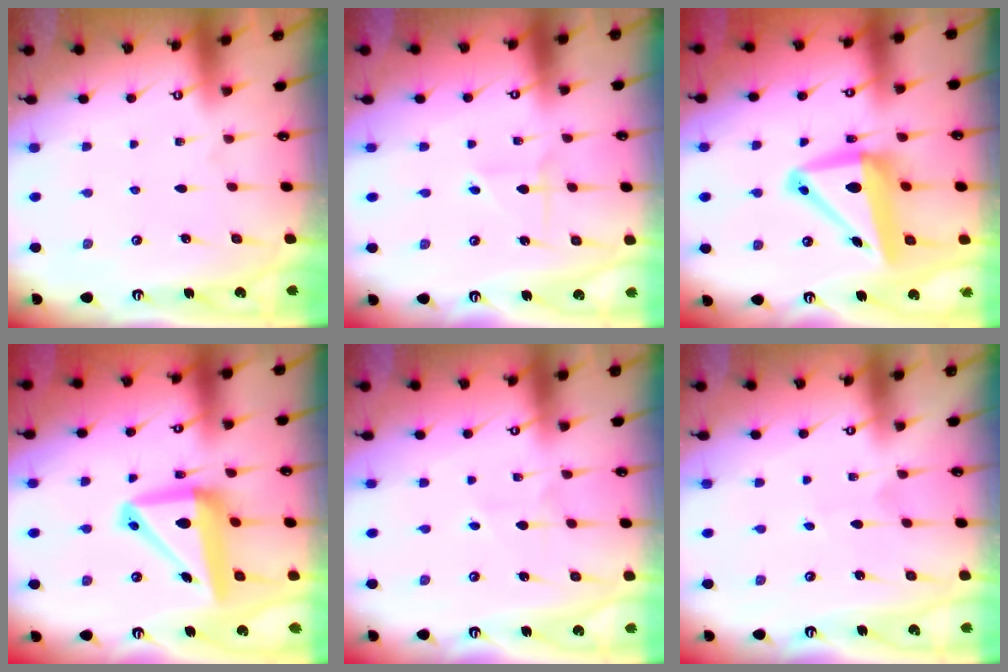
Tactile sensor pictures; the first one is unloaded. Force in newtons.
{"total": 2.6, "press": 2.6, "slide": 0.2}
{"total": 12.7, "press": 12.1, "slide": 3.8}
{"total": 13.6, "press": 13.4, "slide": 2.3}
{"total": 2.1, "press": 2.1, "slide": 0.2}
{"total": 2.2, "press": 2.2, "slide": 0.2}